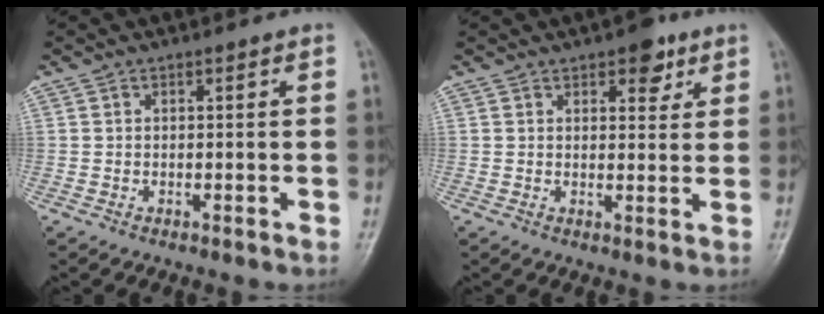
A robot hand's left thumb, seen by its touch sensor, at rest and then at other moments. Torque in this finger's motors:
{"motor_torque": [0.68, 0.43, 0.42, -0.42, 0.00]}